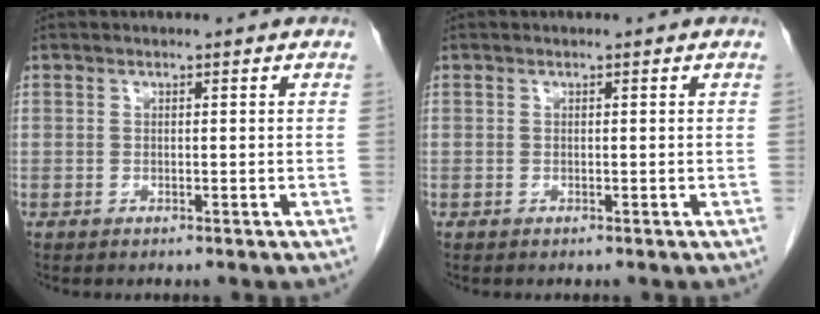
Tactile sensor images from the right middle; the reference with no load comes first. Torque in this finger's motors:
{"motor_torque": [-0.05, -0.02, -0.01, -0.01]}